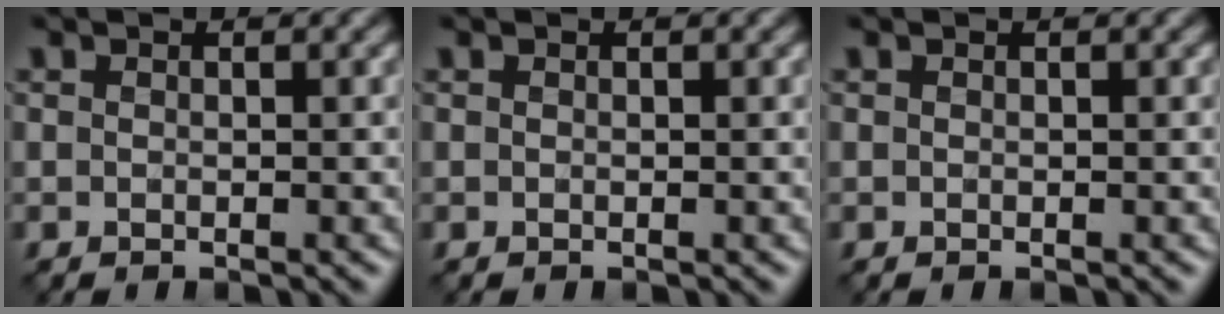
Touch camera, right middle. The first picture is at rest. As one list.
[{"total": 0.0}, {"total": 0.0}]